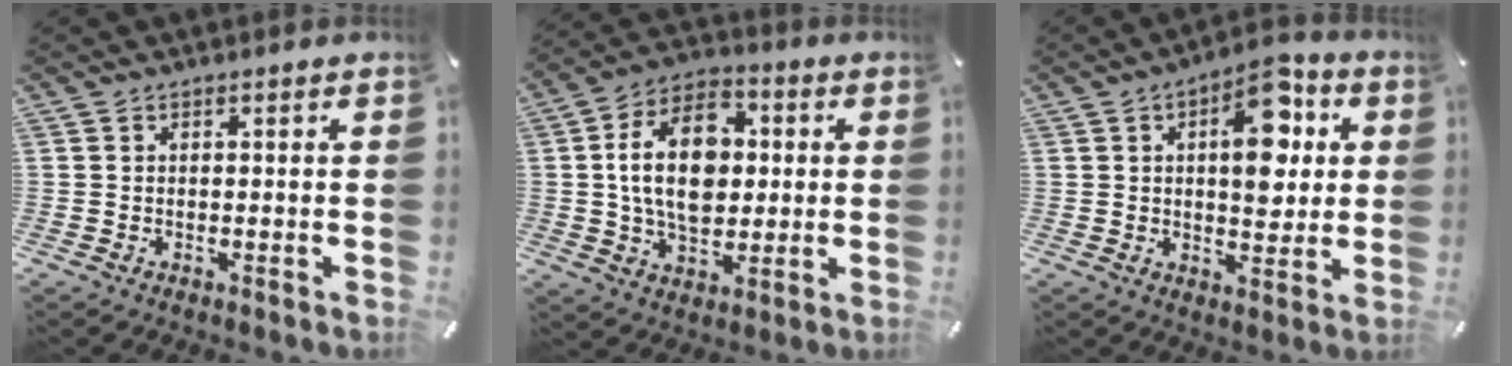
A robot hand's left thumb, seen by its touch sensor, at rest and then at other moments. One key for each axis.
{"total": 16.2, "fx": 1.5, "fy": 11.1, "fz": 11.7, "tx": -0.223, "ty": 0.011, "tz": 0.024}
{"total": 13.3, "fx": 4.2, "fy": 7.0, "fz": 10.5, "tx": -0.138, "ty": -0.013, "tz": 0.068}